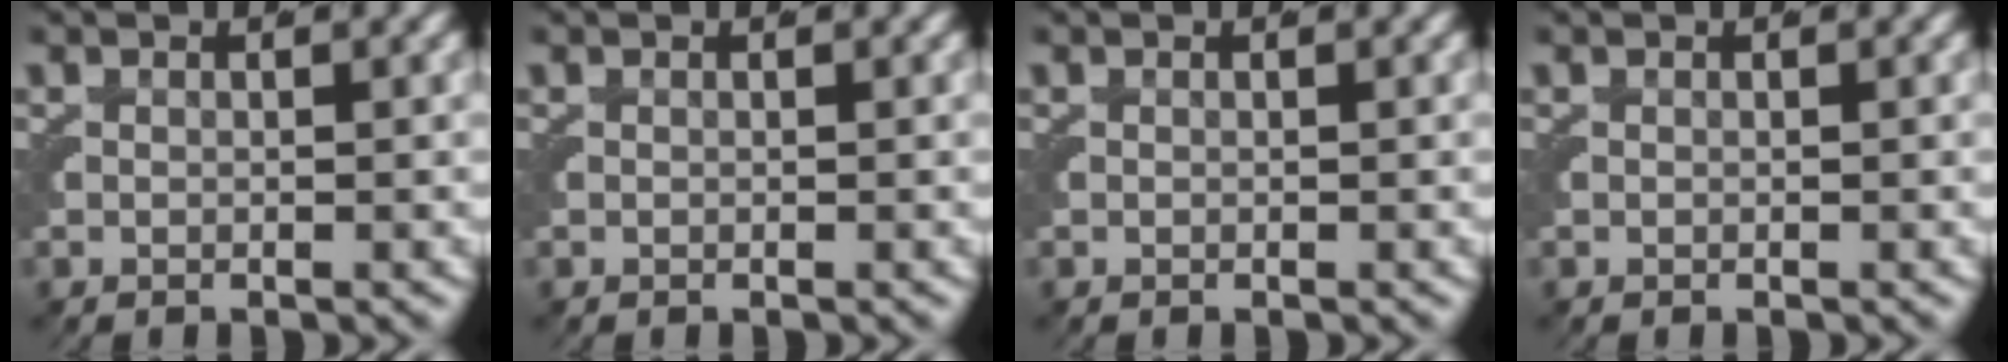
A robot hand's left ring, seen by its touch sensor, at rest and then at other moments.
{"total": 0.0}
{"total": 0.0}
{"total": 0.0}